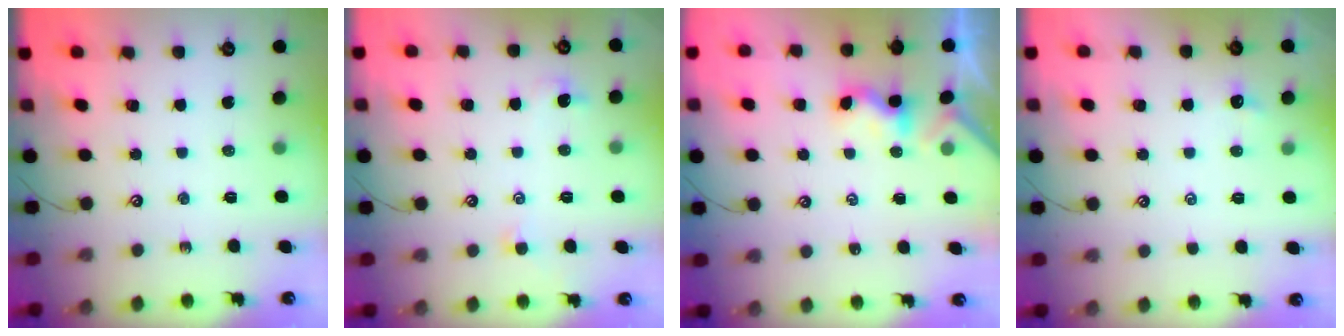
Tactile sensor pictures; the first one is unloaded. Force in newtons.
{"total": 0.7, "press": 0.4, "slide": 0.6}
{"total": 1.6, "press": 1.5, "slide": 0.5}
{"total": 2.3, "press": 2.2, "slide": 0.3}